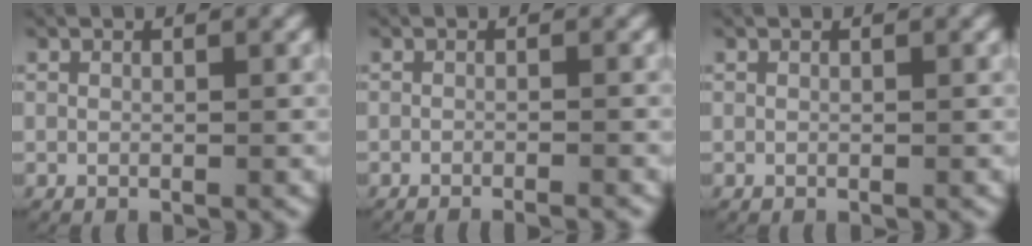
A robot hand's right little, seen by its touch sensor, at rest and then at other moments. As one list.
[{"total": 1.5, "force": [-1.4, -0.1, 0.5], "torque": [-0.004, 0.002, -0.025]}, {"total": 0.0}]